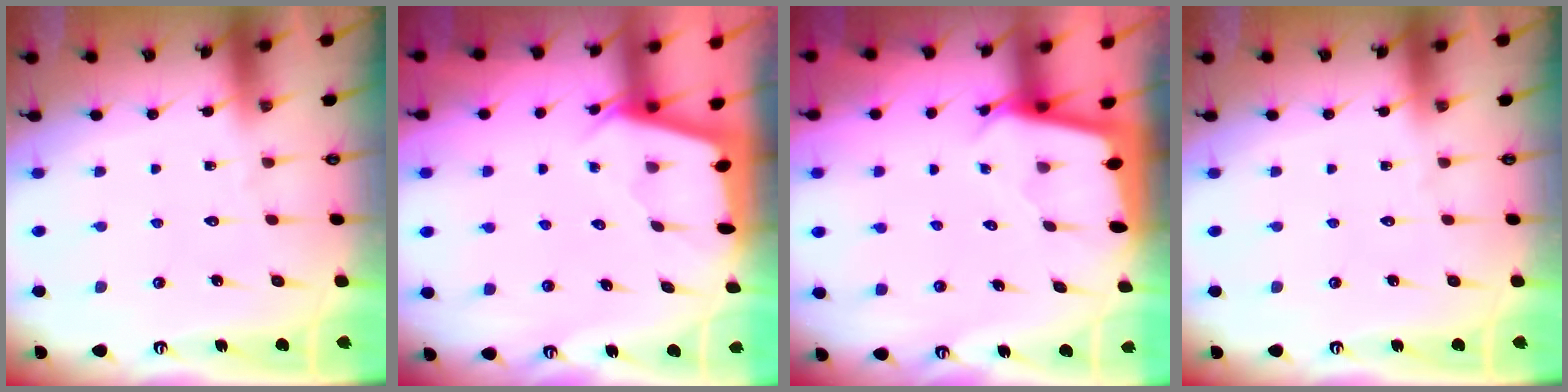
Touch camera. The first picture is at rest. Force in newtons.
{"total": 2.1, "press": 2.1, "slide": 0.3}
{"total": 2.4, "press": 2.4, "slide": 0.1}
{"total": 0.0}